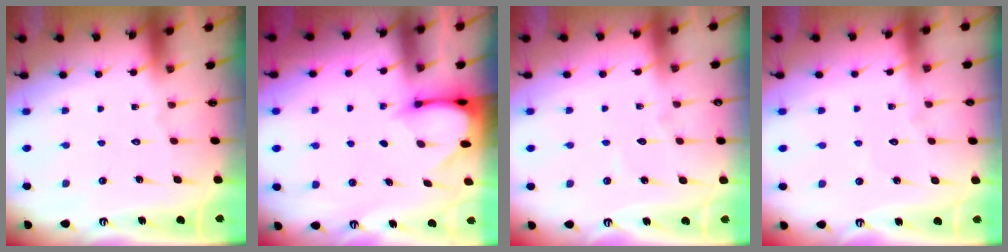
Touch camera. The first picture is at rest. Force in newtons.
{"total": 3.4, "press": 3.4, "slide": 0.2}
{"total": 3.5, "press": 3.5, "slide": 0.2}
{"total": 3.5, "press": 3.5, "slide": 0.3}